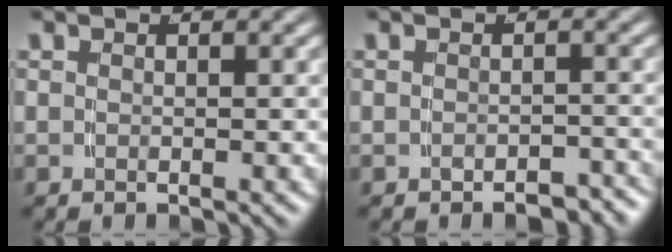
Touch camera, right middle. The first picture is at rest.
{"total": 2.6, "force": [-2.5, 0.5, 0.6], "torque": [-0.008, -0.005, -0.037]}